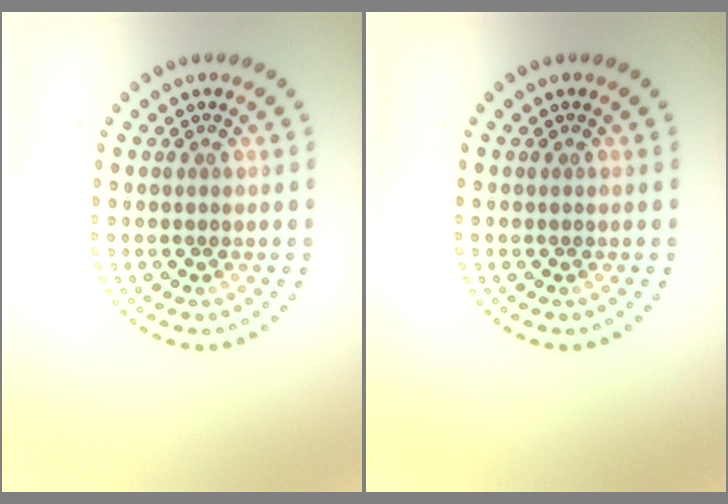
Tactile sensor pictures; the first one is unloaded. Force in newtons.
{"total": 0.0}